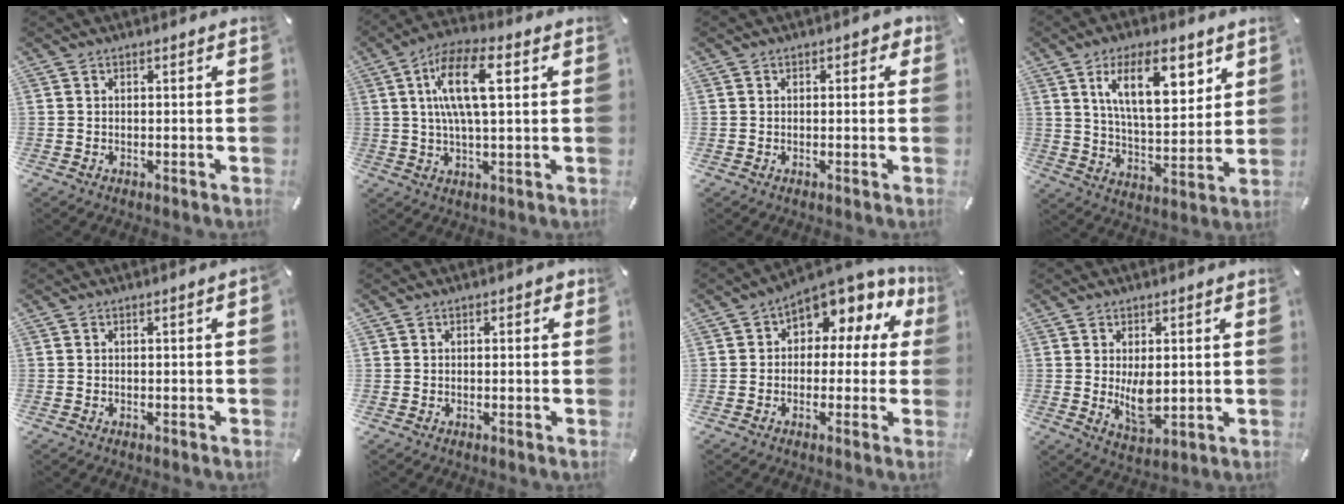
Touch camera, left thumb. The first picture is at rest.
{"total": 13.4, "force": [3.4, 4.8, 12.0], "torque": [-0.239, 0.002, 0.054]}
{"total": 1.9, "force": [0.4, 1.8, 0.4], "torque": [0.009, -0.002, 0.003]}
{"total": 16.1, "force": [8.2, 7.4, 11.8], "torque": [-0.198, -0.020, 0.136]}
{"total": 0.7, "force": [-0.1, 0.1, 0.7], "torque": [-0.011, -0.001, -0.002]}
{"total": 1.5, "force": [0.2, 1.5, 0.1], "torque": [0.006, 0.000, 0.000]}
{"total": 7.3, "force": [3.9, 5.0, 3.5], "torque": [-0.049, -0.044, 0.068]}
{"total": 7.4, "force": [0.7, 4.2, 6.0], "torque": [-0.105, -0.010, 0.010]}